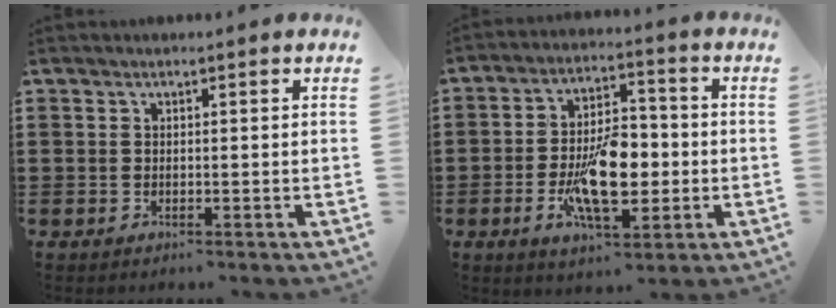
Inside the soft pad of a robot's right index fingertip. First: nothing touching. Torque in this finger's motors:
{"motor_torque": [2.14, 0.00, 1.05, 0.21]}